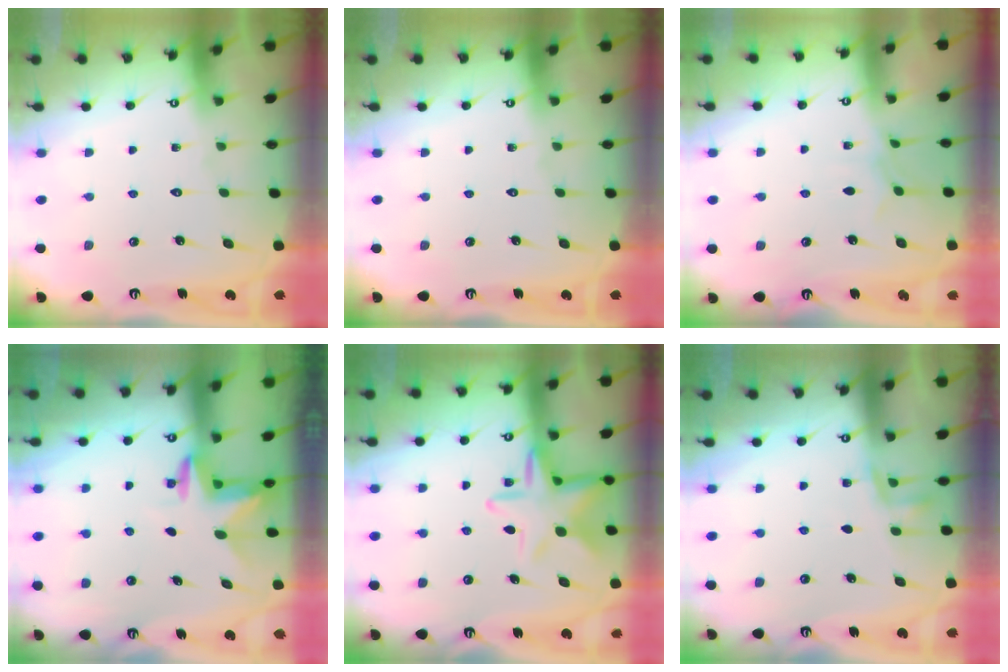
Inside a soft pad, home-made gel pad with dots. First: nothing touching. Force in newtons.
{"total": 0.0}
{"total": 3.9, "press": 3.9, "slide": 0.2}
{"total": 3.4, "press": 3.3, "slide": 0.3}
{"total": 11.8, "press": 11.7, "slide": 0.9}
{"total": 3.8, "press": 3.7, "slide": 1.0}